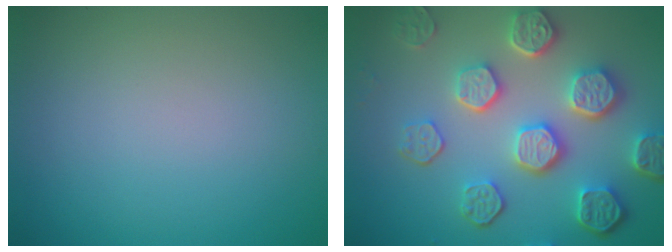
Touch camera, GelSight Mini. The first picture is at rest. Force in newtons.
{"total": 7.3, "press": 5.7, "slide": 4.5}